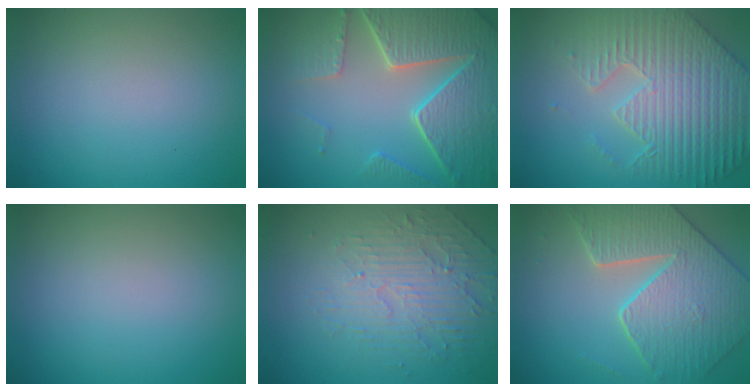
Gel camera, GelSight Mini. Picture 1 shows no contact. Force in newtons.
{"total": 8.3, "press": 6.2, "slide": 5.6}
{"total": 8.9, "press": 6.6, "slide": 5.9}
{"total": 0.0}
{"total": 4.8, "press": 3.4, "slide": 3.4}
{"total": 6.0, "press": 5.4, "slide": 2.6}